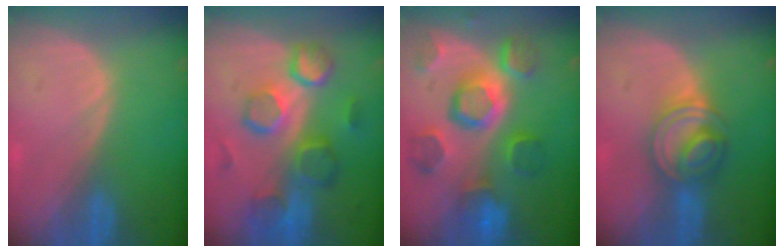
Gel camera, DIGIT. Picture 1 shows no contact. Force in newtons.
{"total": 10.4, "press": 9.3, "slide": 4.8}
{"total": 11.9, "press": 10.3, "slide": 6.0}
{"total": 6.3, "press": 6.1, "slide": 1.6}